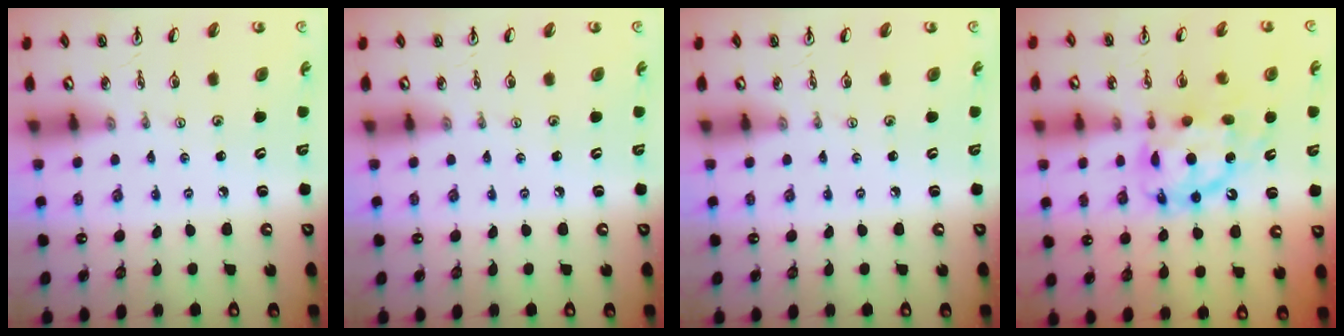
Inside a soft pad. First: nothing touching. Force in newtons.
{"total": 0.0}
{"total": 0.0}
{"total": 12.9, "press": 12.8, "slide": 1.0}